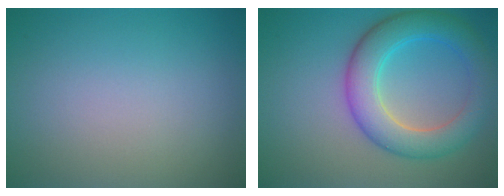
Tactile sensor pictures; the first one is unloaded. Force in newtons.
{"total": 6.3, "press": 6.3, "slide": 0.1}